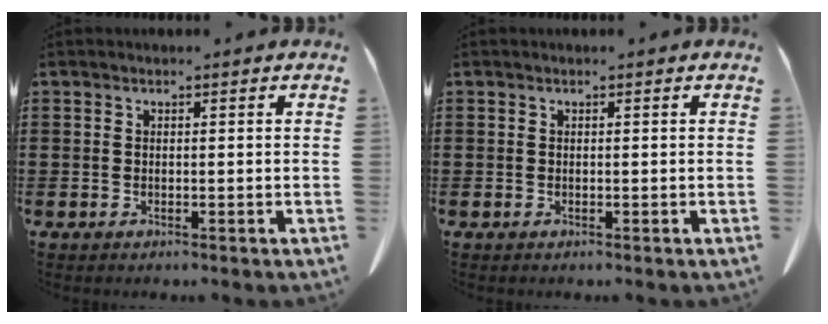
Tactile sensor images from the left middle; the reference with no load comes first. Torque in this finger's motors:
{"motor_torque": [-0.21, 0.07, 0.05, -0.01]}